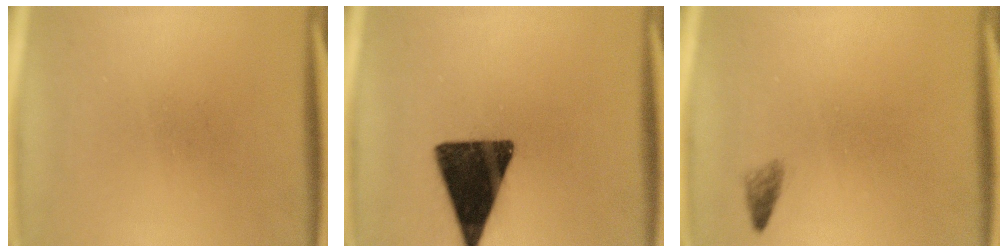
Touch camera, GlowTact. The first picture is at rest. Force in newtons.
{"total": 16.4}
{"total": 1.1}